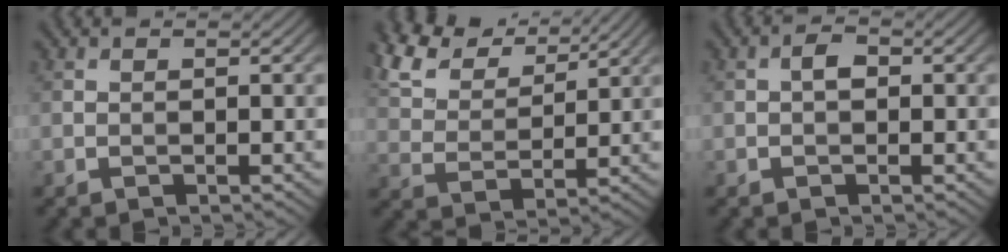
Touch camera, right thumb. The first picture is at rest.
{"total": 10.5, "force": [8.2, 3.9, 5.2], "torque": [-0.146, 0.018, 0.143]}
{"total": 1.6, "force": [-0.1, 1.1, 1.2], "torque": [-0.020, 0.005, -0.006]}